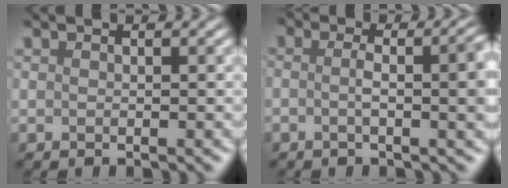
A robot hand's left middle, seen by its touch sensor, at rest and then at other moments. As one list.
[{"total": 3.4, "force": [-1.0, 0.6, 3.2], "torque": [-0.055, 0.001, 0.005]}]